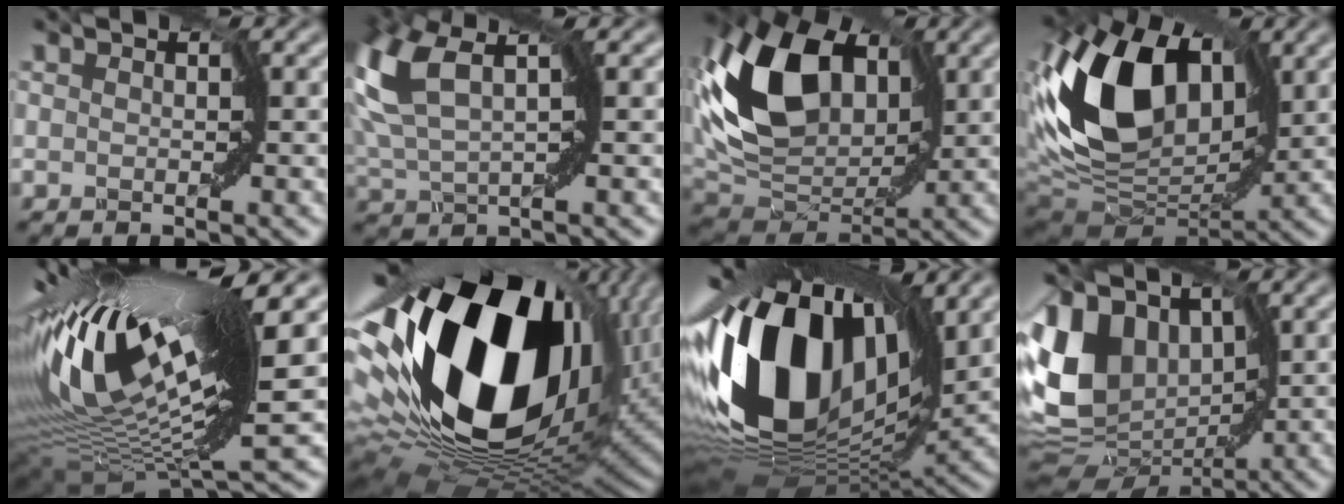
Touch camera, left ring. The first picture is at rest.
{"total": 6.7, "force": [2.5, 2.6, 5.6], "torque": [-0.162, 0.015, 0.060]}
{"total": 11.0, "force": [2.4, 7.0, 8.2], "torque": [-0.180, 0.011, 0.046]}
{"total": 12.4, "force": [2.3, 7.8, 9.4], "torque": [-0.197, 0.012, 0.039]}
{"total": 16.4, "force": [5.2, 4.1, 15.0], "torque": [-0.302, 0.011, 0.100]}
{"total": 19.8, "force": [5.3, 11.6, 15.1], "torque": [-0.323, -0.016, 0.111]}
{"total": 16.0, "force": [3.3, 9.7, 12.2], "torque": [-0.269, 0.014, 0.053]}
{"total": 10.9, "force": [2.0, 7.7, 7.4], "torque": [-0.178, -0.001, 0.043]}